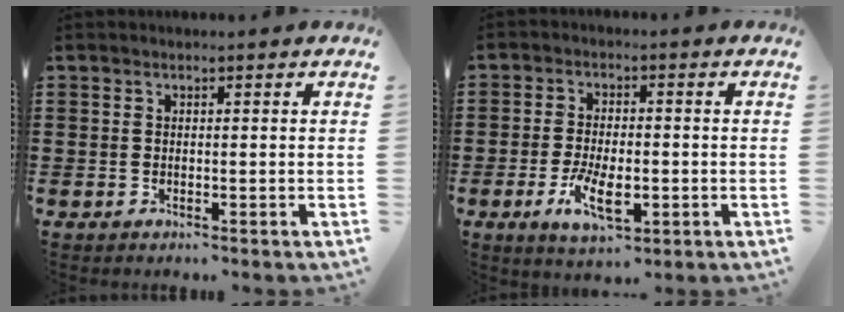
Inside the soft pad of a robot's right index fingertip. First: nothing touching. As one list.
[{"total": 7.2, "force": [-2.3, 2.9, 6.2], "torque": [-0.127, -0.013, -0.045]}]